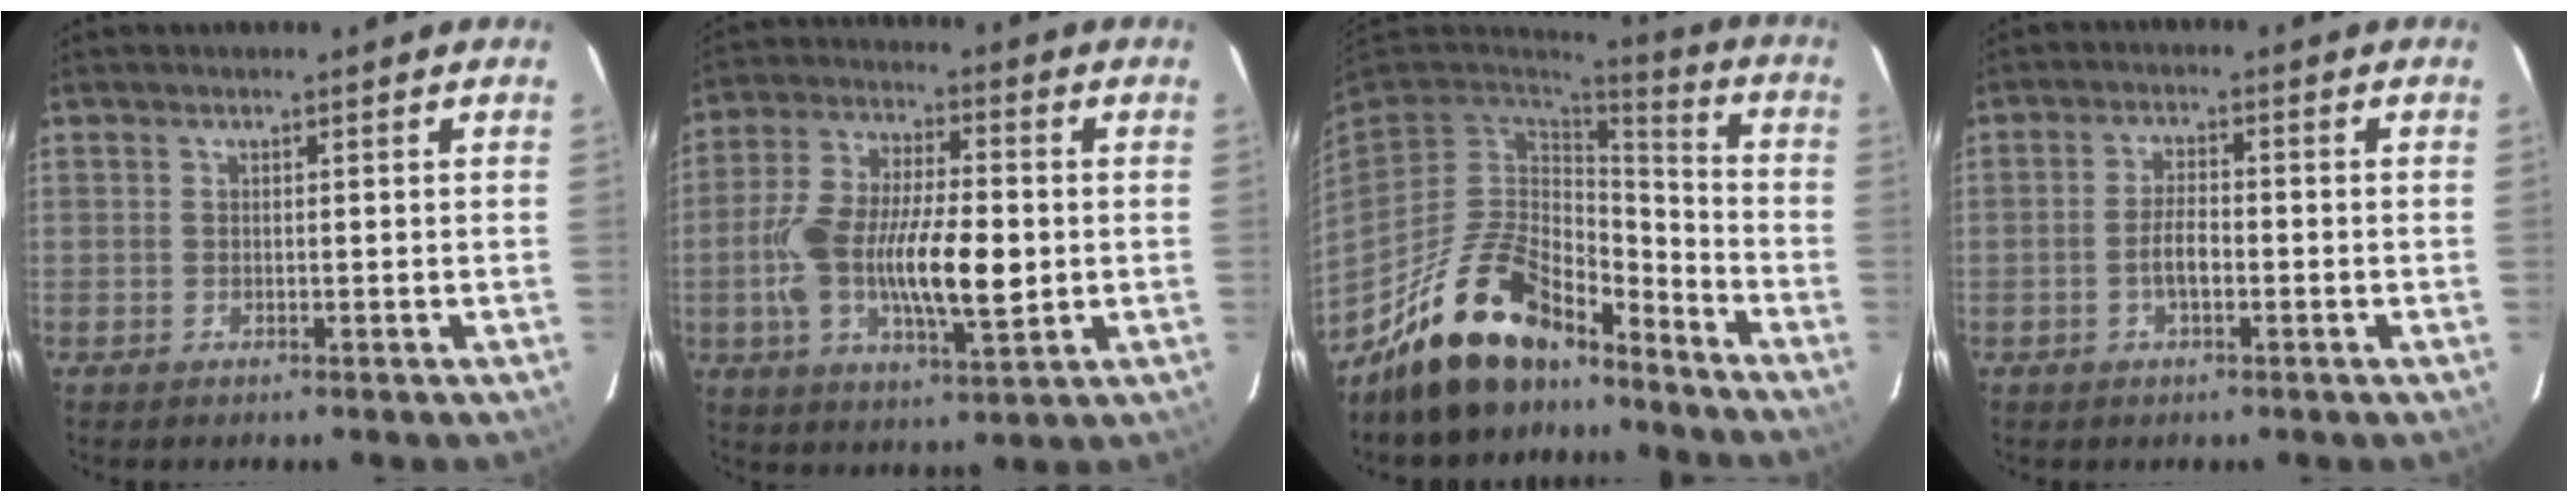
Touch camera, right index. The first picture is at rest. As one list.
[{"total": 16.6, "force": [-2.0, 6.0, 15.4], "torque": [-0.302, -0.005, -0.037]}, {"total": 18.2, "force": [-13.6, 8.2, 8.8], "torque": [-0.189, 0.019, -0.223]}, {"total": 4.0, "force": [-1.4, 1.5, 3.5], "torque": [-0.071, 0.004, -0.023]}]